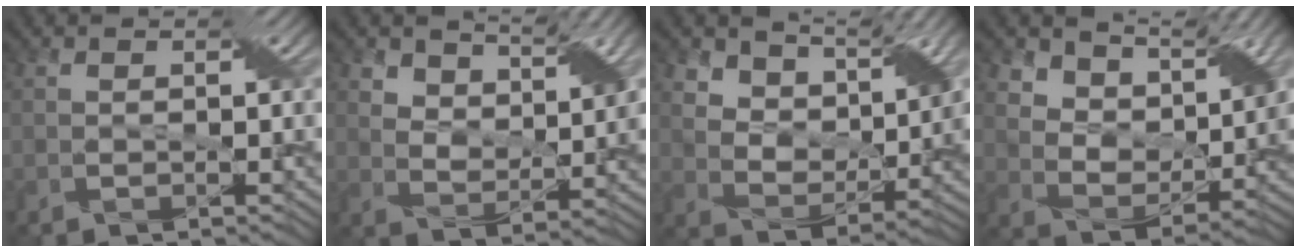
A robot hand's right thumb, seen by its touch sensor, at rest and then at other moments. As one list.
[{"total": 5.5, "force": [4.3, 2.4, 2.6], "torque": [-0.046, -0.003, 0.077]}, {"total": 7.5, "force": [5.9, 3.6, 2.9], "torque": [-0.066, -0.004, 0.102]}, {"total": 8.3, "force": [6.6, 4.2, 2.9], "torque": [-0.075, -0.014, 0.124]}]